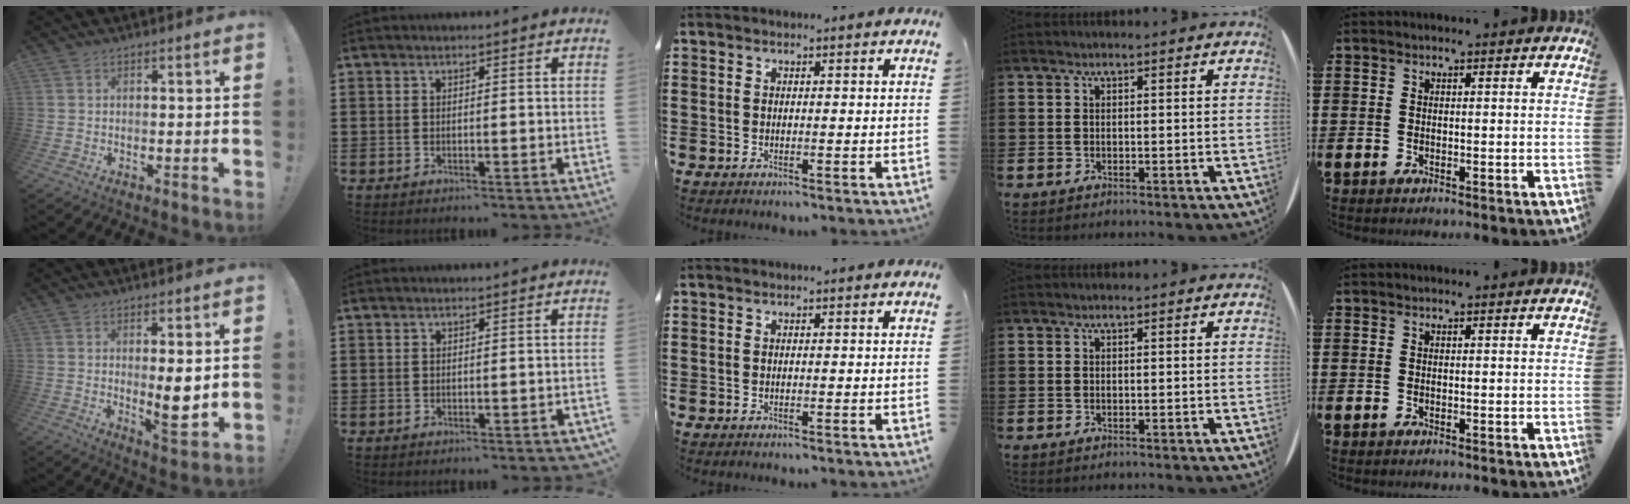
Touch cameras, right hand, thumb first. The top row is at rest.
{"thumb": {"total": 7.6, "force": [1.2, 2.0, 7.2], "torque": [-0.086, -0.024, 0.022]}, "index": {"total": 0.5, "force": [-0.5, 0.1, 0.1], "torque": [-0.005, -0.003, -0.010]}}